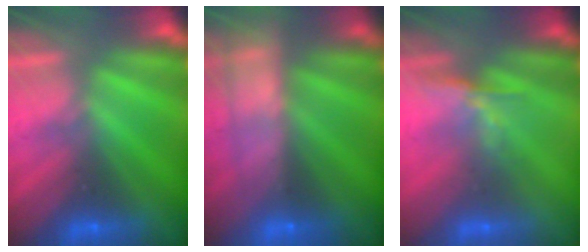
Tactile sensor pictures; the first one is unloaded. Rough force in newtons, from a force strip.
{"total": 5.8}
{"total": 2.2}